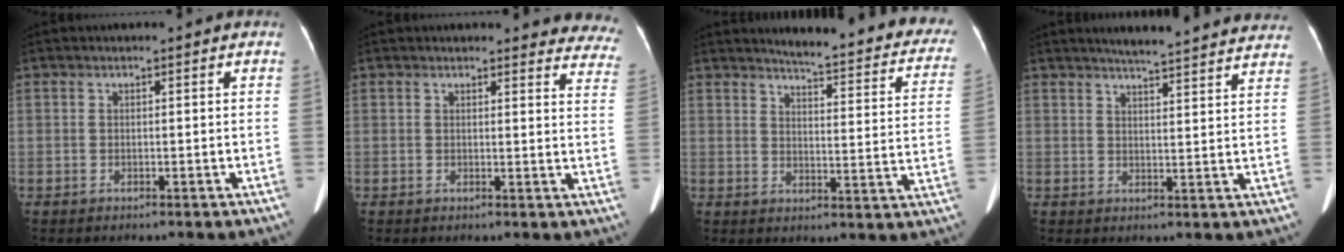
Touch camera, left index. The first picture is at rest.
{"total": 15.6, "force": [14.9, 3.4, 2.9], "torque": [0.012, -0.068, 0.127]}
{"total": 21.1, "force": [19.0, 3.2, 8.8], "torque": [-0.089, -0.068, 0.201]}
{"total": 18.5, "force": [17.1, 1.6, 6.9], "torque": [-0.085, -0.008, 0.200]}